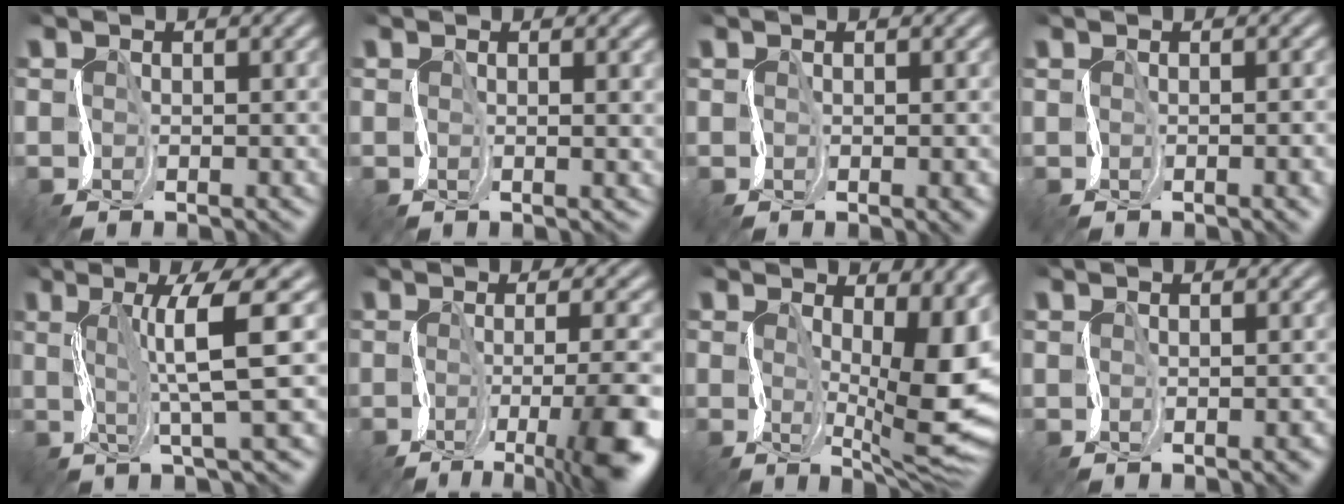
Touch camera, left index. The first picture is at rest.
{"total": 1.8, "force": [0.6, 0.8, 1.5], "torque": [-0.004, 0.009, 0.008]}
{"total": 2.0, "force": [0.1, 0.7, 1.8], "torque": [-0.015, 0.003, 0.005]}
{"total": 4.2, "force": [-0.1, 2.0, 3.7], "torque": [-0.021, 0.011, 0.003]}
{"total": 6.0, "force": [1.4, 0.6, 5.8], "torque": [-0.089, 0.013, 0.025]}
{"total": 9.0, "force": [-3.1, 2.2, 8.2], "torque": [-0.108, 0.000, -0.046]}
{"total": 12.3, "force": [0.7, 4.7, 11.4], "torque": [-0.153, -0.003, 0.023]}
{"total": 2.1, "force": [-0.3, 1.1, 1.8], "torque": [0.000, 0.005, 0.004]}